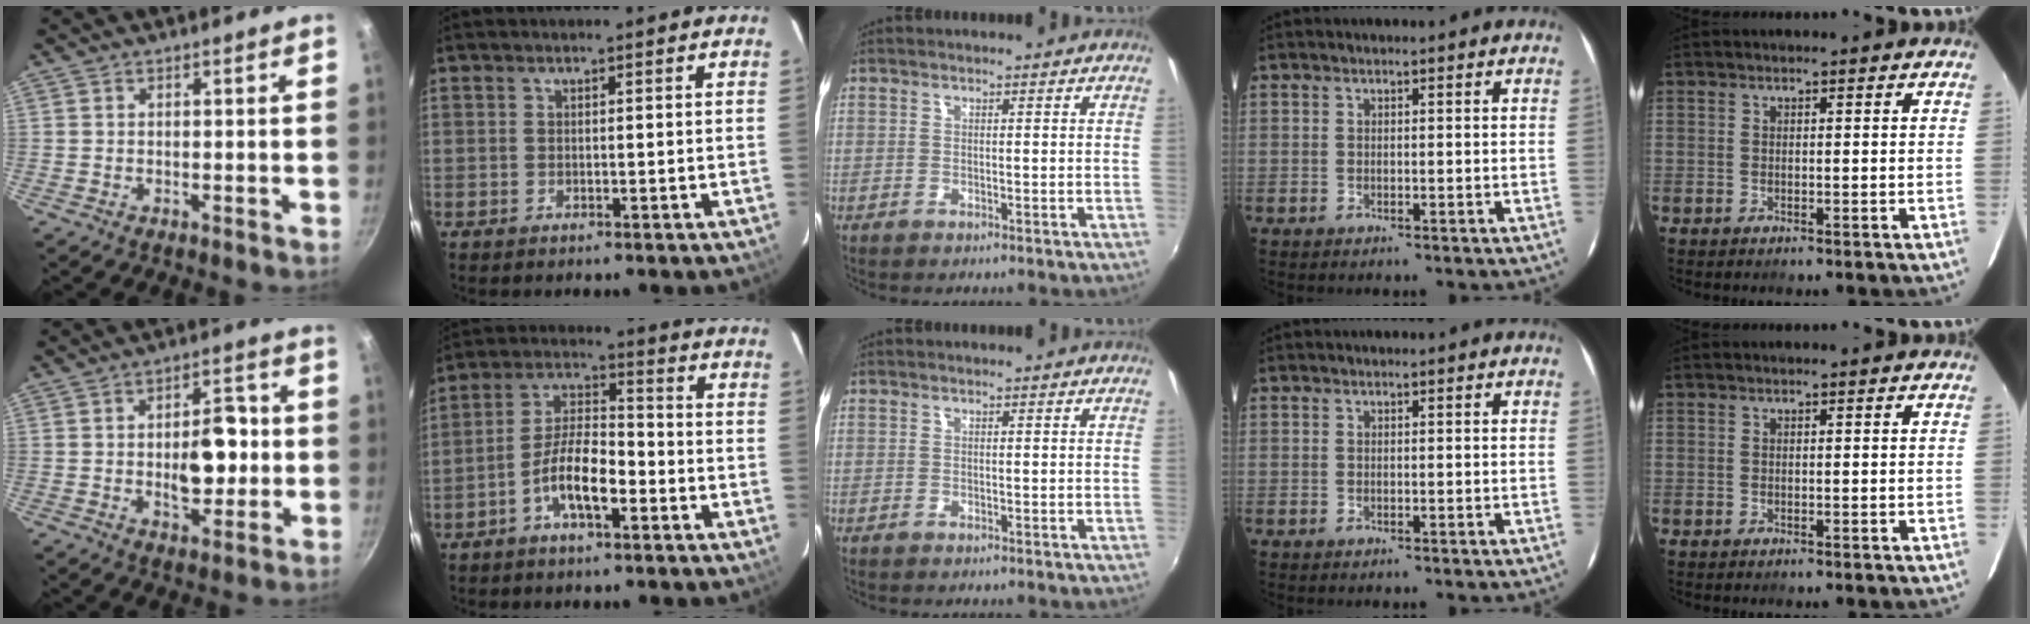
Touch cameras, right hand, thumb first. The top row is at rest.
{"thumb": {"total": 10.5, "force": [-0.7, 6.0, 8.5], "torque": [-0.089, 0.014, -0.009]}, "index": {"total": 9.0, "force": [-4.2, 3.0, 7.4], "torque": [-0.152, 0.013, -0.077]}}